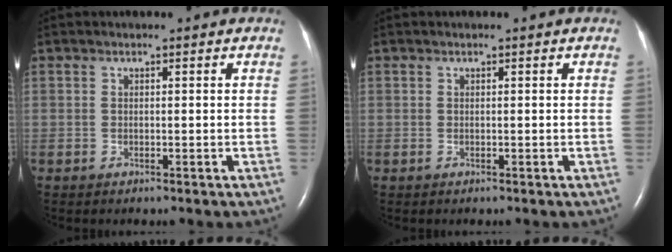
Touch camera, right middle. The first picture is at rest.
{"total": 0.0}